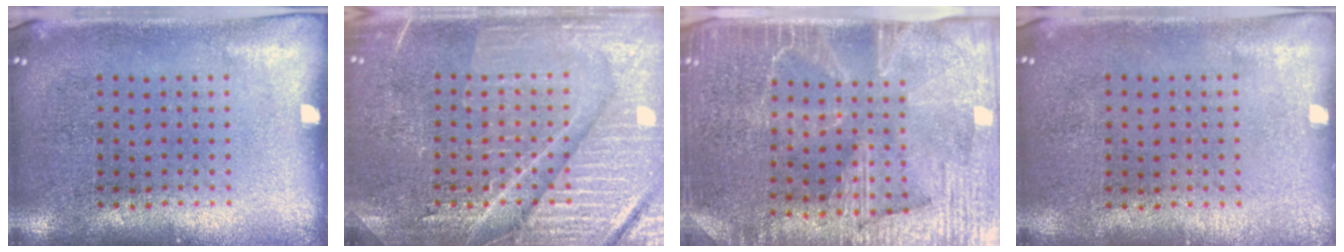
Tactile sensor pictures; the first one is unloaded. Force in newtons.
{"total": 6.7, "press": 6.7, "slide": 0.9}
{"total": 4.1, "press": 3.7, "slide": 1.7}
{"total": 0.0}